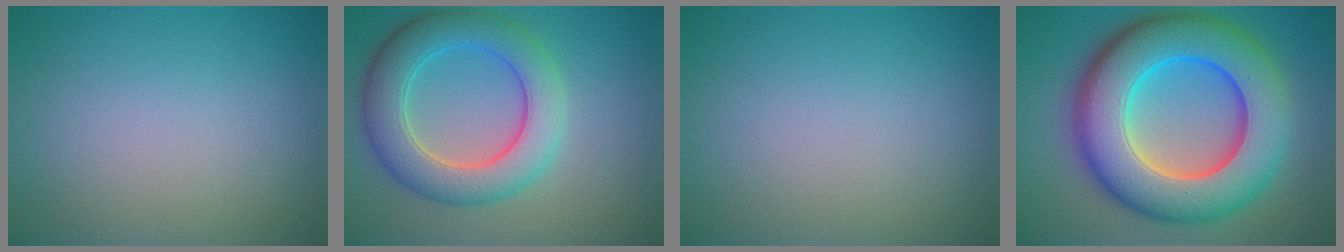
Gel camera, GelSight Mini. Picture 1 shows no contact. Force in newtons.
{"total": 7.0, "press": 7.0, "slide": 0.3}
{"total": 0.0}
{"total": 13.9, "press": 13.9, "slide": 0.2}